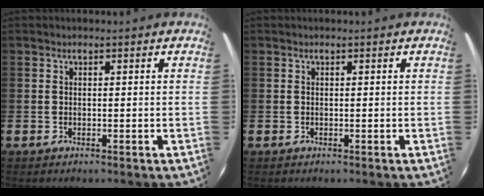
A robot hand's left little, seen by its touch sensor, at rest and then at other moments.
{"total": 0.0}